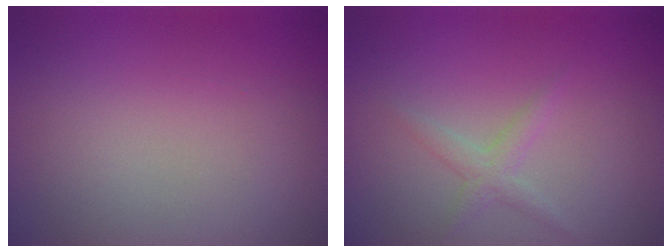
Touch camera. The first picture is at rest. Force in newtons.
{"total": 1.6, "press": 1.6, "slide": 0.0}